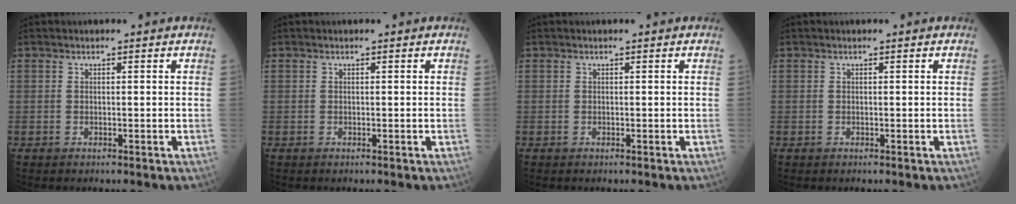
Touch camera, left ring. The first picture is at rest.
{"total": 0.0}
{"total": 0.0}
{"total": 0.0}